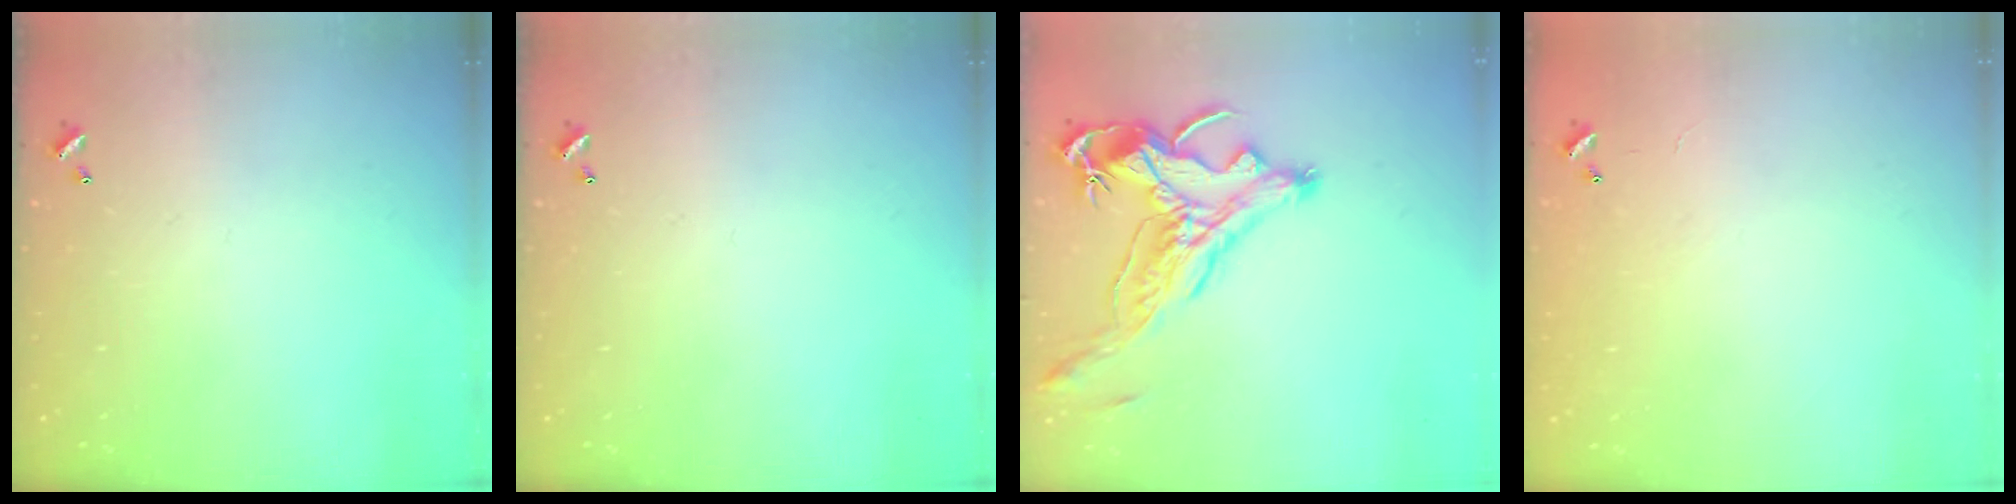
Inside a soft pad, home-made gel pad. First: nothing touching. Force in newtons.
{"total": 0.0}
{"total": 2.9, "press": 2.5, "slide": 1.3}
{"total": 9.3, "press": 9.3, "slide": 0.6}